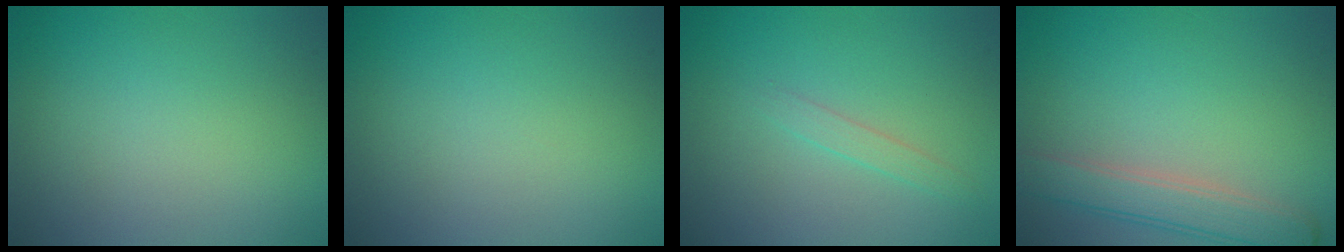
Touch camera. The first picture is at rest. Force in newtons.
{"total": 0.0}
{"total": 1.0, "press": 1.0, "slide": 0.0}
{"total": 3.5, "press": 3.5, "slide": 0.2}